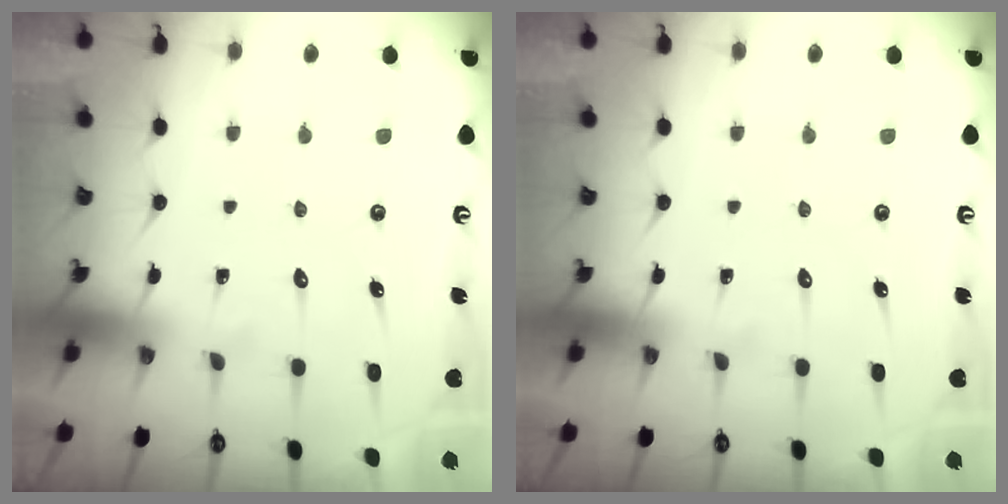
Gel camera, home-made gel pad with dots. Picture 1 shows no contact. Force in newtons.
{"total": 0.0}